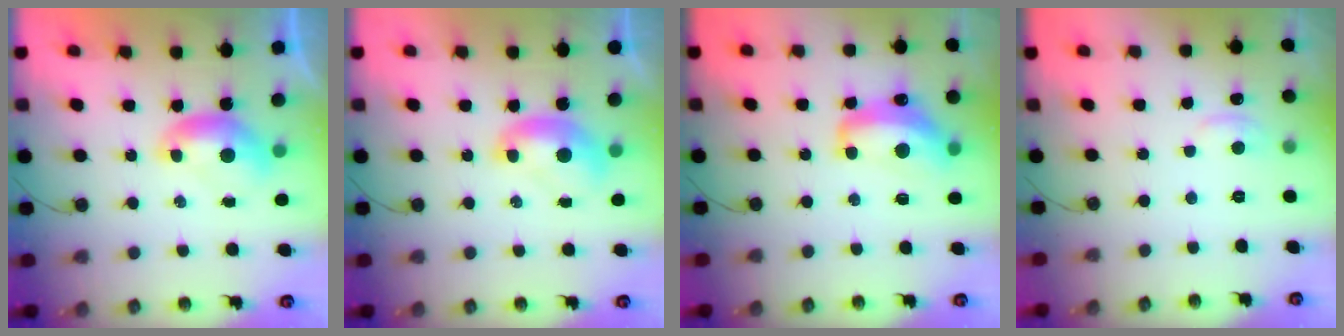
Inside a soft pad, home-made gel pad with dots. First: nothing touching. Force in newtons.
{"total": 1.3, "press": 1.3, "slide": 0.1}
{"total": 7.9, "press": 7.9, "slide": 0.7}
{"total": 1.2, "press": 1.0, "slide": 0.8}